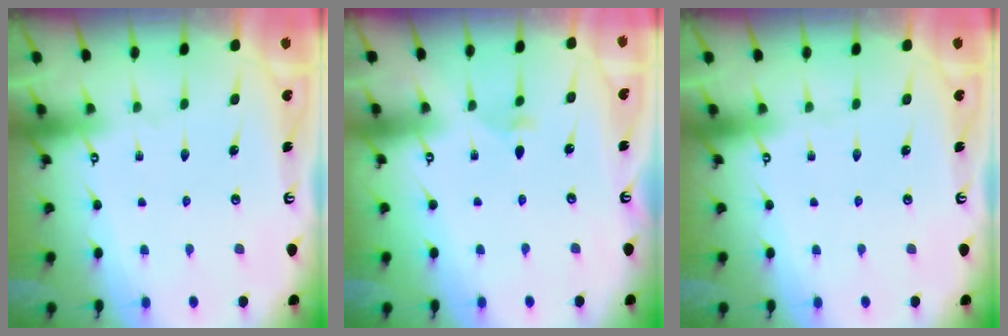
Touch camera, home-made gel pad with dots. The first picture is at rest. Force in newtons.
{"total": 2.5, "press": 2.5, "slide": 0.6}
{"total": 0.0}